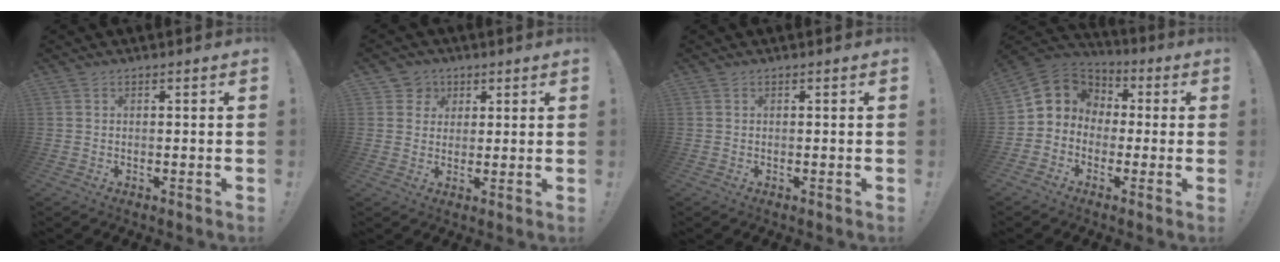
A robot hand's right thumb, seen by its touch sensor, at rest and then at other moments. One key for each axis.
{"total": 4.9, "fx": 1.9, "fy": 4.5, "fz": 0.5, "tx": -0.010, "ty": -0.012, "tz": 0.037}
{"total": 0.0}
{"total": 6.9, "fx": -0.9, "fy": 6.7, "fz": 1.1, "tx": -0.011, "ty": 0.007, "tz": -0.007}